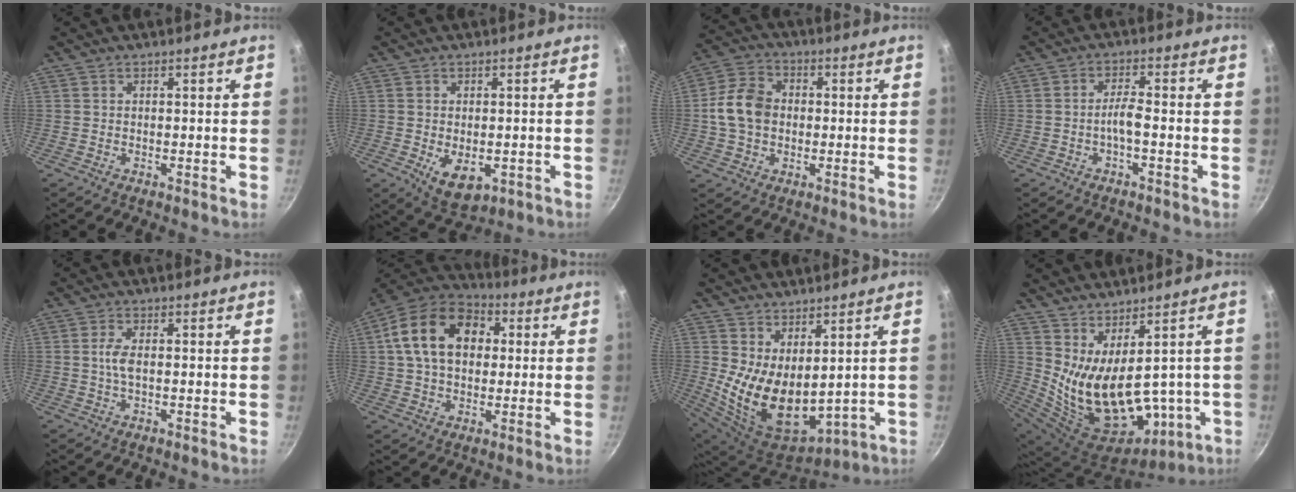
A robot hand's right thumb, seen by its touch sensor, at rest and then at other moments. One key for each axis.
{"total": 7.3, "fx": -1.7, "fy": 4.4, "fz": 5.6, "tx": -0.076, "ty": -0.011, "tz": -0.012}
{"total": 10.1, "fx": -0.1, "fy": 7.8, "fz": 6.5, "tx": -0.101, "ty": 0.018, "tz": -0.014}
{"total": 3.1, "fx": -1.3, "fy": 0.5, "fz": 2.8, "tx": -0.058, "ty": 0.018, "tz": -0.027}
{"total": 3.0, "fx": 0.0, "fy": 1.2, "fz": 2.8, "tx": -0.065, "ty": 0.003, "tz": -0.003}
{"total": 16.9, "fx": 3.3, "fy": 12.0, "fz": 11.4, "tx": -0.172, "ty": 0.025, "tz": 0.040}
{"total": 14.4, "fx": 2.9, "fy": 8.3, "fz": 11.4, "tx": -0.189, "ty": -0.050, "tz": 0.079}
{"total": 18.7, "fx": 1.3, "fy": 10.4, "fz": 15.4, "tx": -0.255, "ty": -0.056, "tz": 0.065}